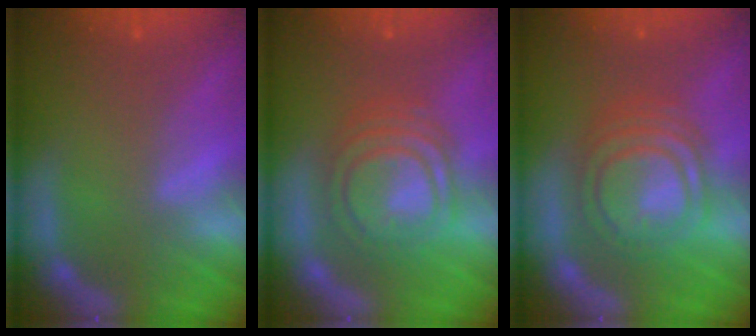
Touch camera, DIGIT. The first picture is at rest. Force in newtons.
{"total": 8.1}
{"total": 8.6}